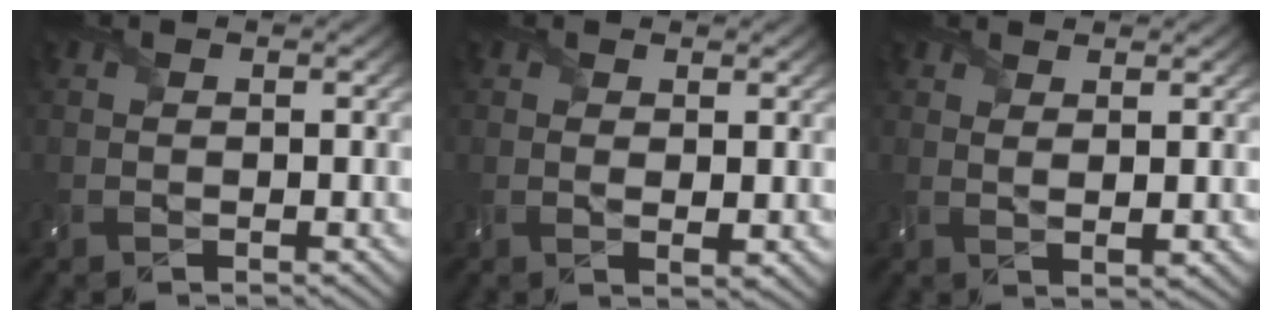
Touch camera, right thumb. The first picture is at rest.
{"total": 2.1, "force": [0.4, 0.8, 1.9], "torque": [-0.035, -0.008, 0.015]}
{"total": 1.9, "force": [1.2, -0.1, 1.5], "torque": [-0.032, -0.002, 0.027]}